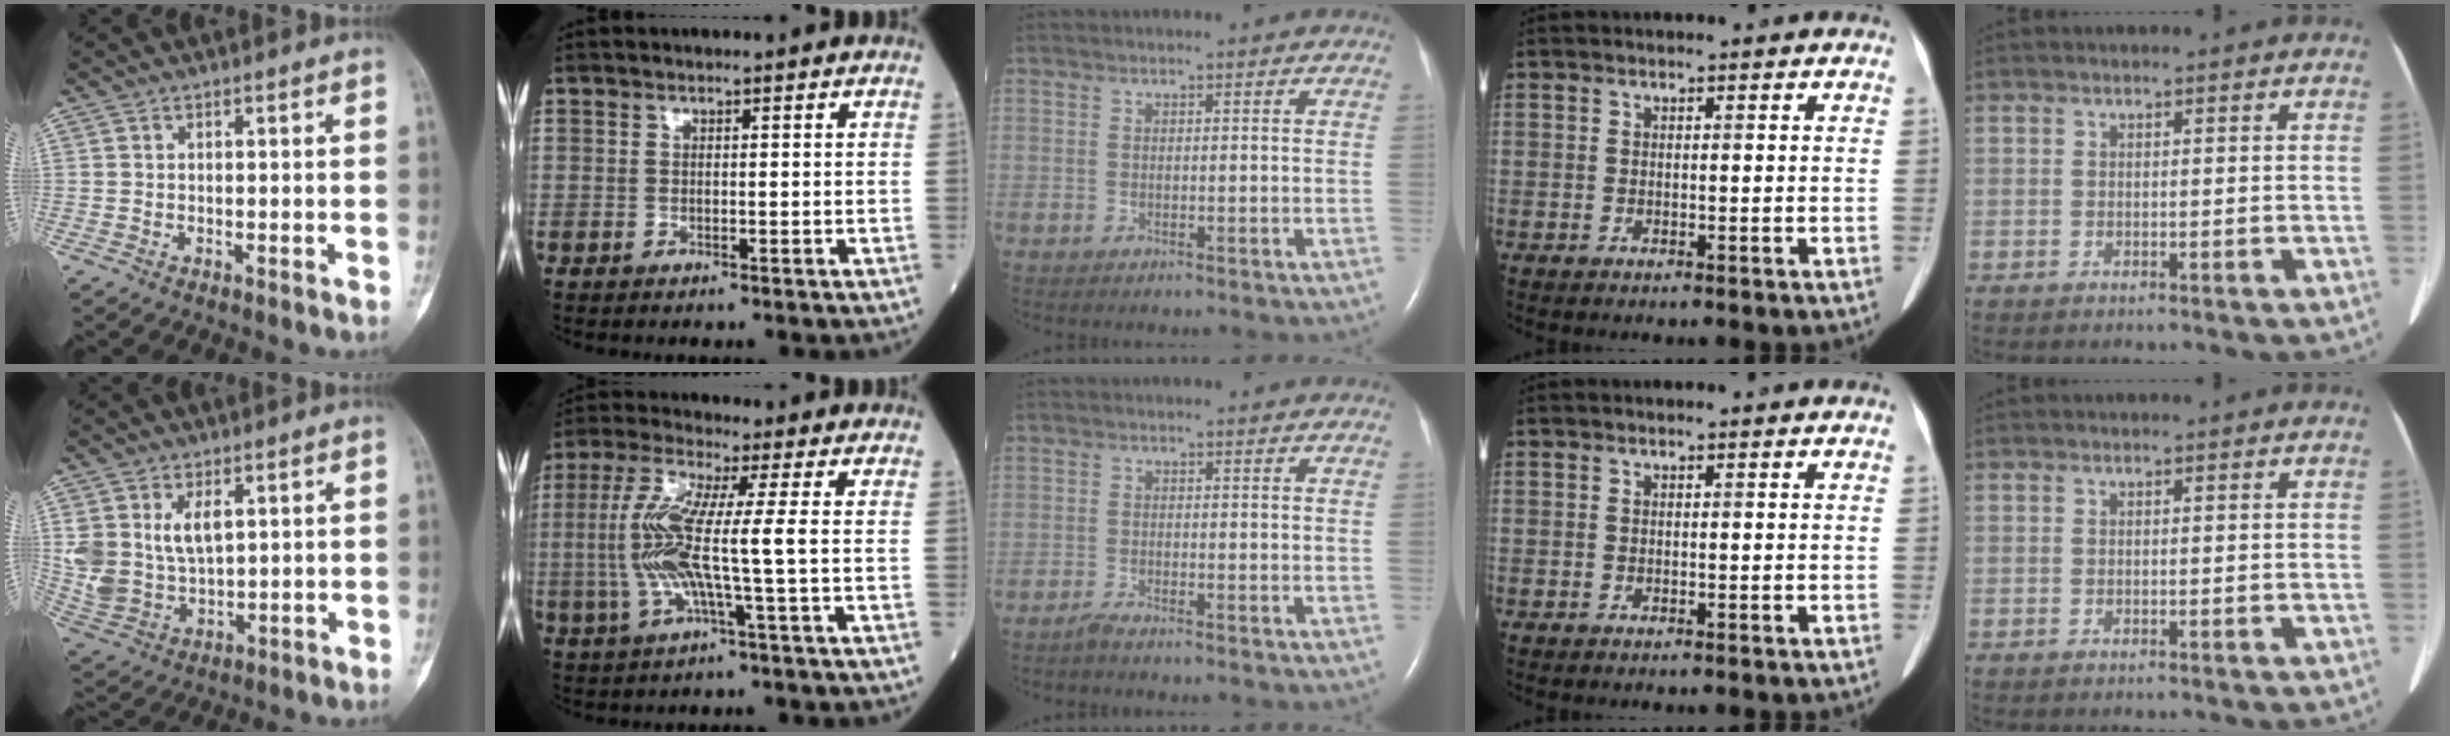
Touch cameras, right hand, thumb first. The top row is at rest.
{"thumb": {"total": 10.2, "force": [3.1, 6.4, 7.3], "torque": [-0.135, -0.012, 0.077]}, "index": {"total": 9.8, "force": [-0.6, -0.1, 9.8], "torque": [-0.214, 0.007, -0.019]}, "middle": {"total": 1.2, "force": [-1.1, -0.2, 0.5], "torque": [-0.019, -0.004, -0.023]}}